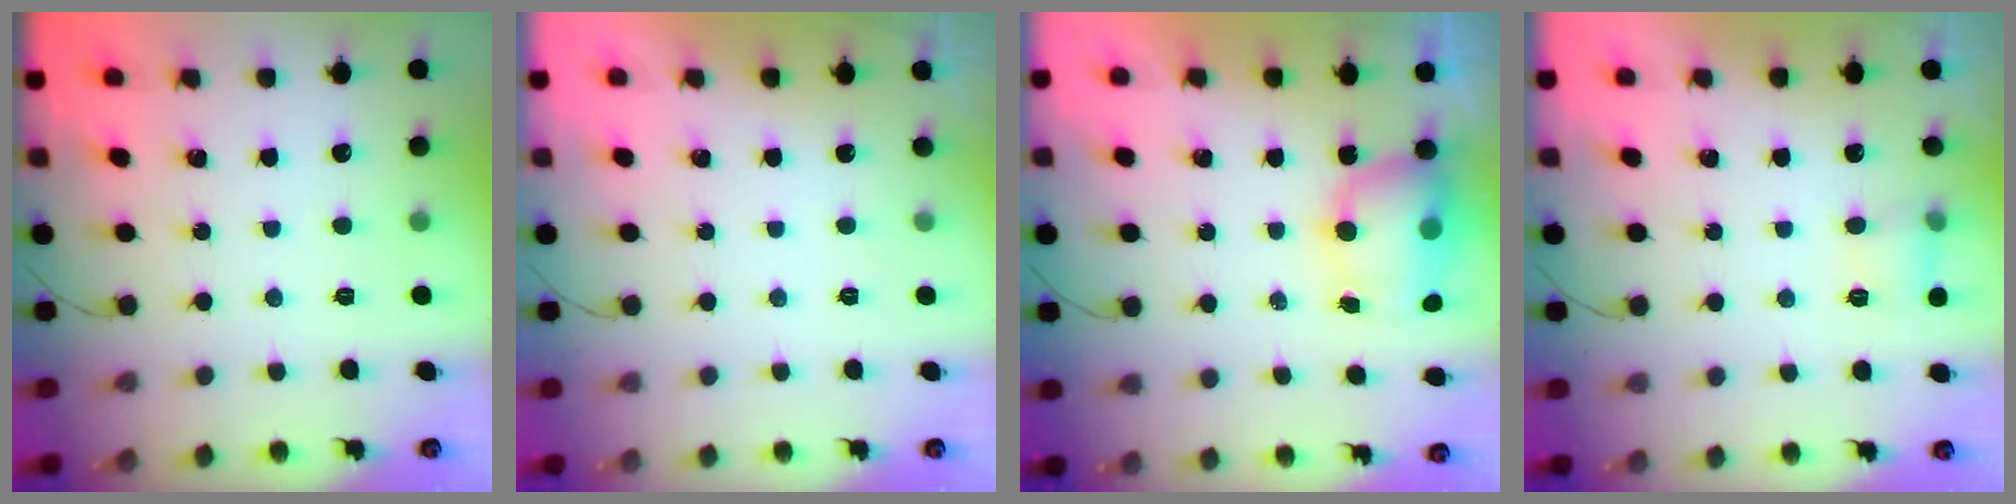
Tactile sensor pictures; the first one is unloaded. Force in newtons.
{"total": 0.0}
{"total": 11.3, "press": 8.5, "slide": 7.5}
{"total": 4.1, "press": 4.0, "slide": 1.2}